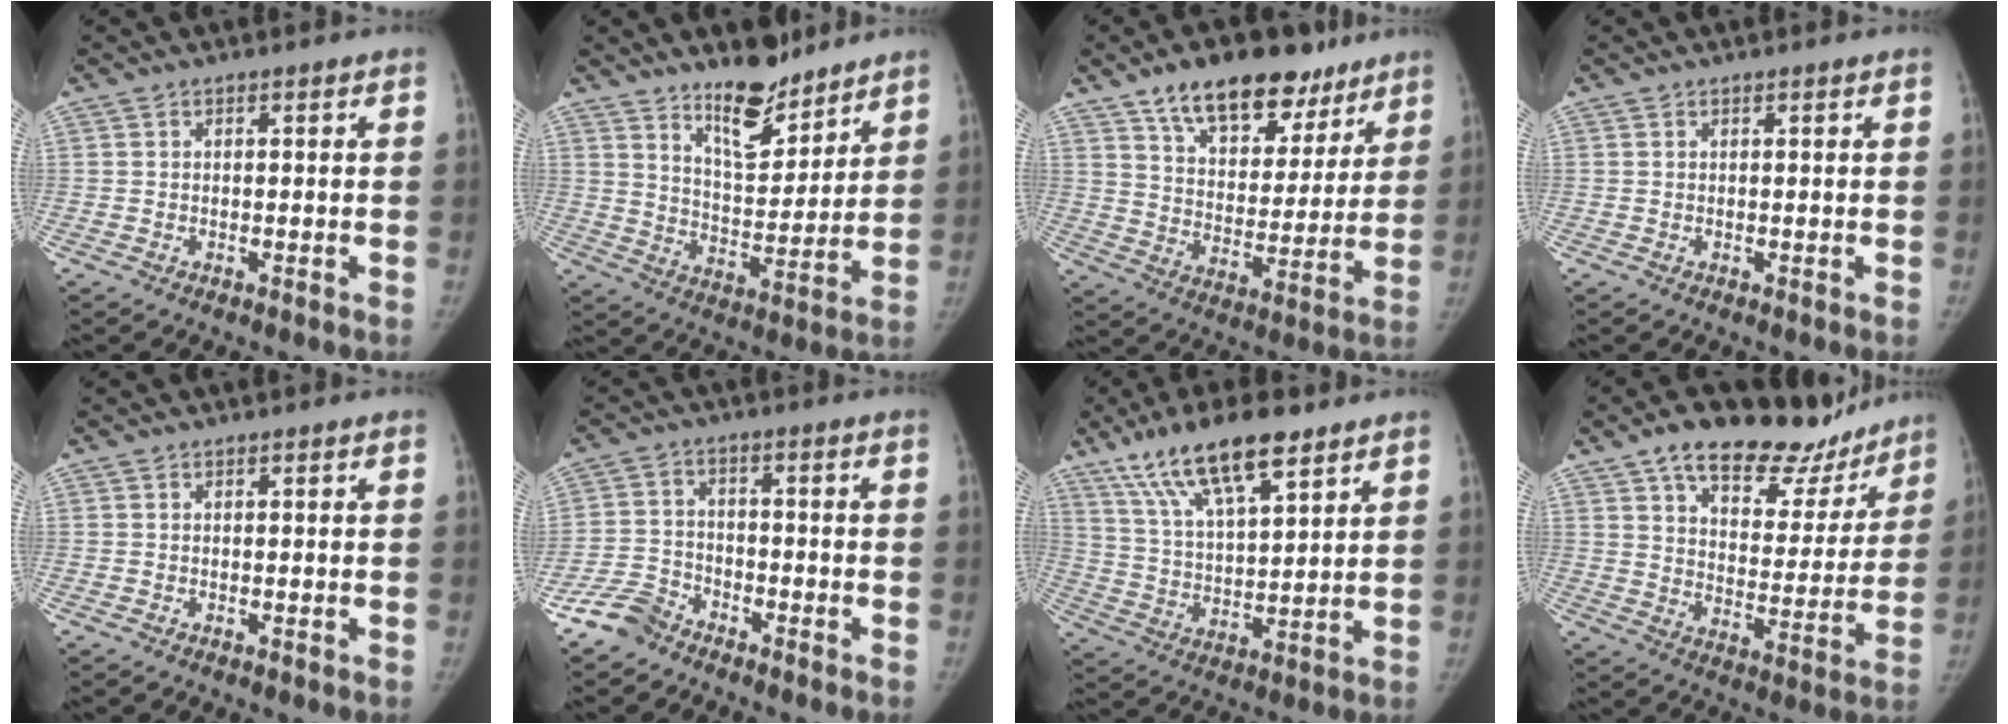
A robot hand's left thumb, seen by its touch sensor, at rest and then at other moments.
{"total": 11.6, "force": [9.1, 4.4, 5.7], "torque": [-0.064, -0.077, 0.157]}
{"total": 19.0, "force": [12.5, 10.0, 10.1], "torque": [-0.104, -0.043, 0.201]}
{"total": 0.0}
{"total": 0.0}
{"total": 5.9, "force": [-4.8, 3.1, 1.1], "torque": [-0.016, 0.019, -0.105]}
{"total": 16.1, "force": [10.4, 5.0, 11.2], "torque": [-0.181, -0.032, 0.194]}
{"total": 22.2, "force": [16.5, 10.3, 10.7], "torque": [-0.115, -0.063, 0.241]}